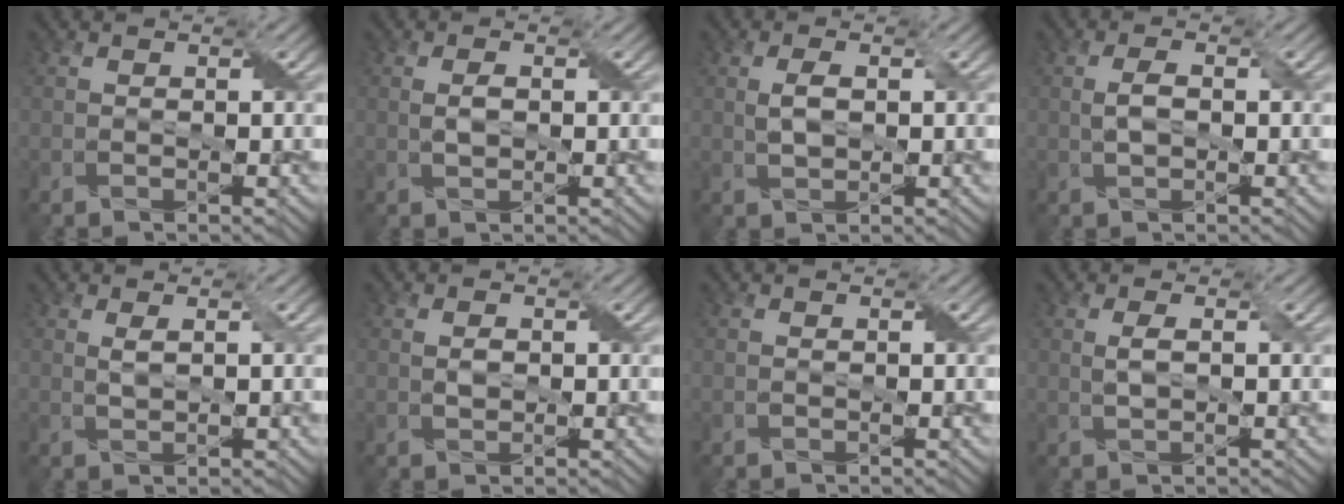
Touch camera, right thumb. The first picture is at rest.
{"total": 1.6, "force": [0.1, 0.8, 1.4], "torque": [-0.031, 0.003, 0.003]}
{"total": 2.7, "force": [0.4, 1.3, 2.3], "torque": [-0.052, 0.002, 0.008]}
{"total": 2.3, "force": [-0.1, 1.1, 2.1], "torque": [-0.049, 0.004, -0.002]}
{"total": 1.4, "force": [0.6, 0.3, 1.3], "torque": [-0.032, 0.001, 0.013]}
{"total": 1.4, "force": [0.2, 0.9, 1.1], "torque": [-0.023, 0.002, 0.006]}
{"total": 0.0}
{"total": 1.8, "force": [0.3, 0.4, 1.7], "torque": [-0.042, 0.004, 0.007]}